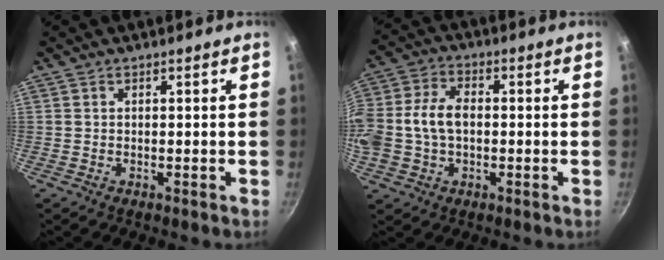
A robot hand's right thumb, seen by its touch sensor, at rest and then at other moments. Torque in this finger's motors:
{"motor_torque": [0.42, 0.36, 0.76, -0.41, 0.45]}